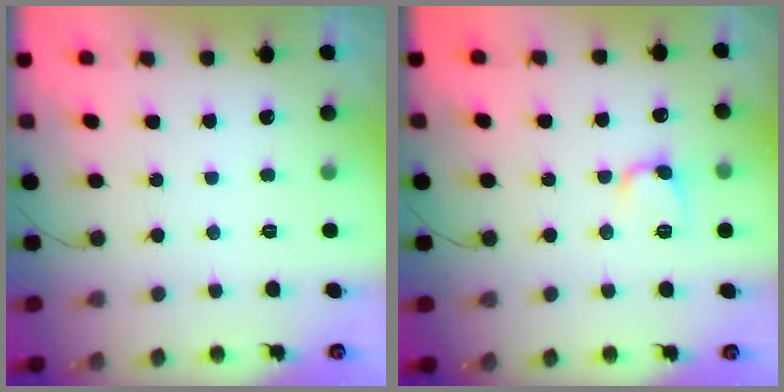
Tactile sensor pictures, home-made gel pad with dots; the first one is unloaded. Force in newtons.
{"total": 5.6, "press": 5.5, "slide": 0.8}